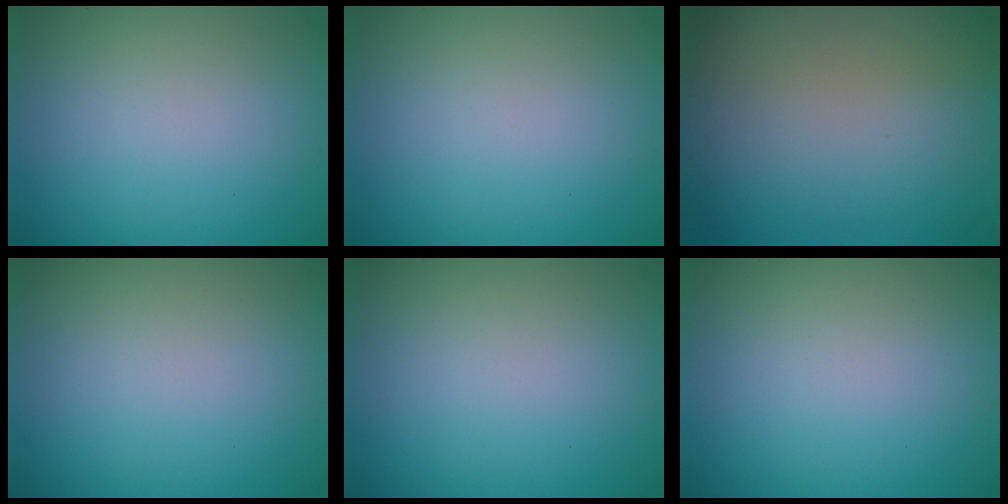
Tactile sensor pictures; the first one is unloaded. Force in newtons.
{"total": 0.0}
{"total": 0.0}
{"total": 0.0}
{"total": 0.0}
{"total": 0.0}